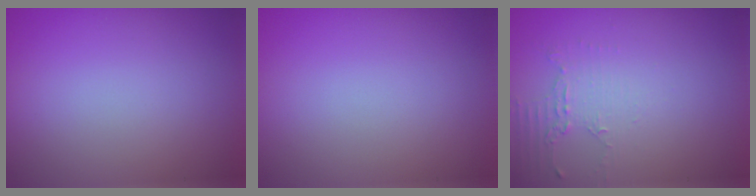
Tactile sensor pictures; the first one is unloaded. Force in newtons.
{"total": 0.0}
{"total": 2.2, "press": 1.6, "slide": 1.5}